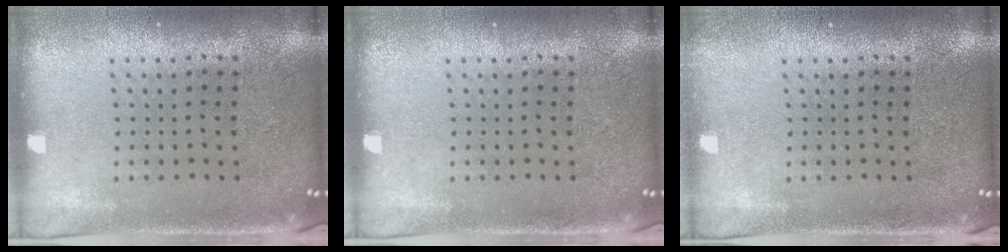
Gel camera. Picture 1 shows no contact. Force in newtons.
{"total": 0.0}
{"total": 0.7, "press": 0.7, "slide": 0.0}